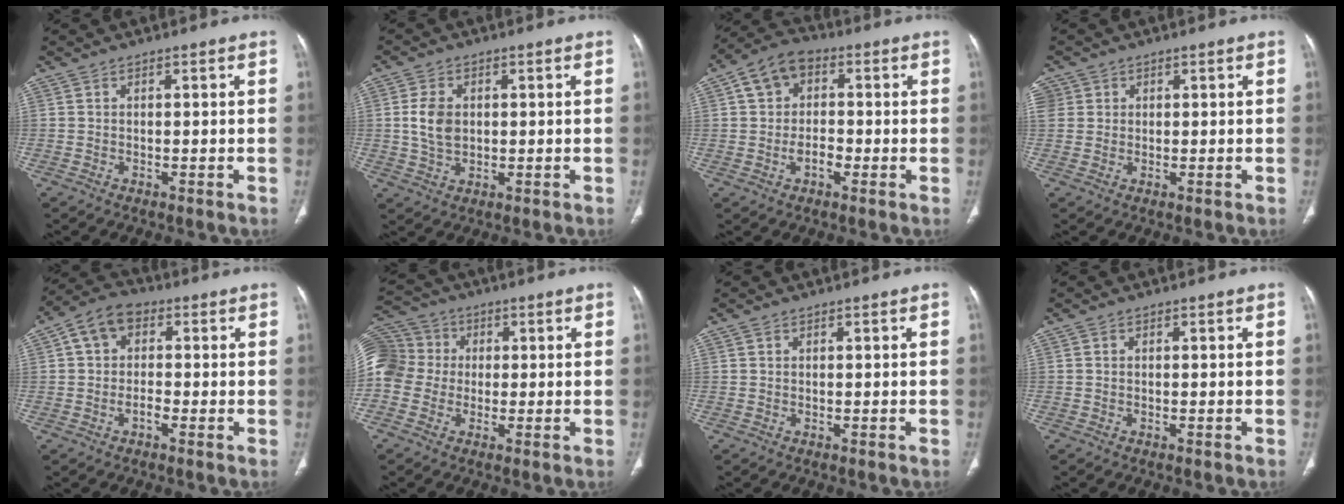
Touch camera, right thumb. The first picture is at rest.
{"total": 5.9, "force": [0.5, 4.2, 4.1], "torque": [-0.073, 0.000, 0.011]}
{"total": 8.9, "force": [0.0, 6.6, 6.0], "torque": [-0.088, 0.019, -0.013]}
{"total": 4.9, "force": [1.4, 4.5, 1.2], "torque": [-0.023, 0.012, 0.034]}
{"total": 7.5, "force": [0.5, 5.4, 5.2], "torque": [-0.084, 0.019, -0.004]}
{"total": 13.5, "force": [0.6, 12.1, 5.8], "torque": [-0.134, 0.038, 0.009]}
{"total": 0.5, "force": [0.3, 0.4, 0.1], "torque": [0.000, -0.001, 0.005]}
{"total": 0.0}